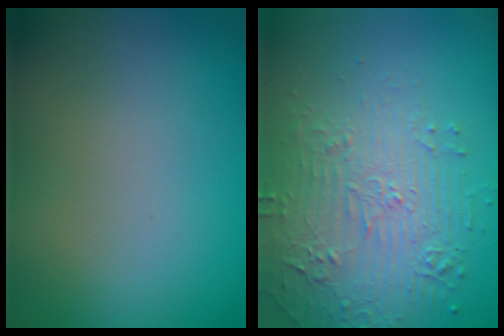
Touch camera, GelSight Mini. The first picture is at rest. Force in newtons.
{"total": 4.8, "press": 3.6, "slide": 3.2}